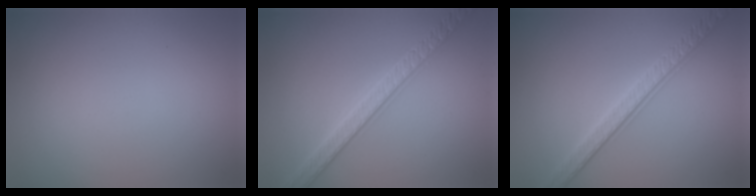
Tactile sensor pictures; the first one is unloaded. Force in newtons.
{"total": 3.4, "press": 3.4, "slide": 0.6}
{"total": 3.5, "press": 3.2, "slide": 1.3}